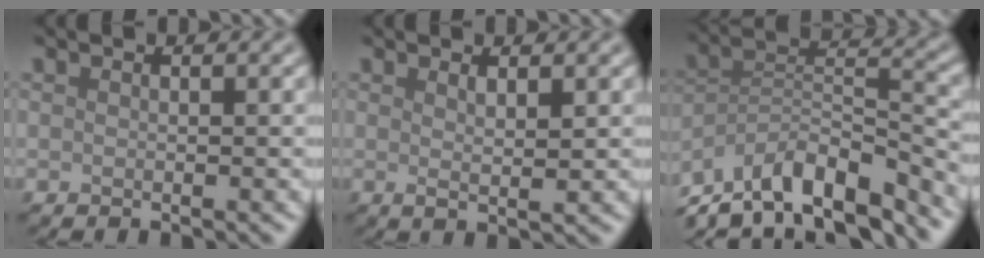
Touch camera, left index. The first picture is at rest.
{"total": 1.5, "force": [0.7, 0.3, 1.3], "torque": [-0.024, -0.005, 0.011]}
{"total": 11.4, "force": [-8.6, 3.9, 6.3], "torque": [-0.112, 0.016, -0.163]}